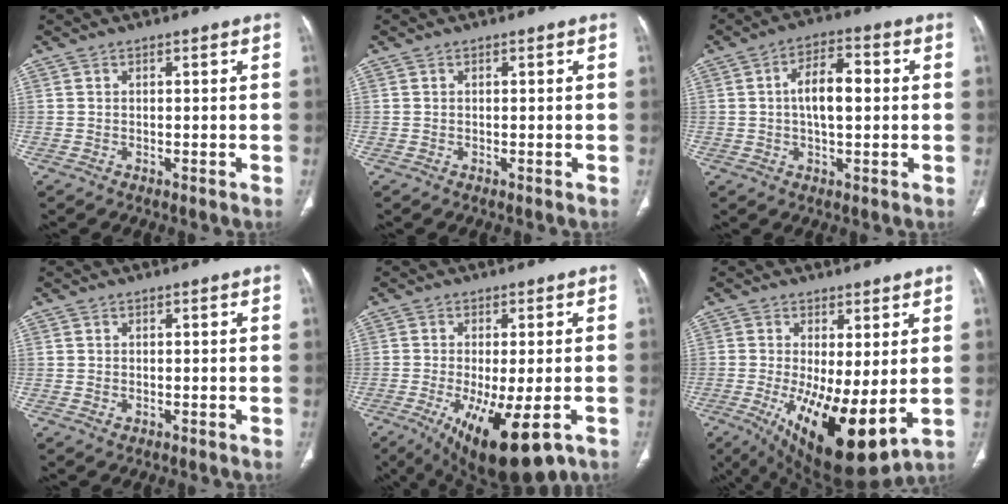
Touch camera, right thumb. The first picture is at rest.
{"total": 0.0}
{"total": 8.6, "force": [0.6, 3.9, 7.6], "torque": [-0.121, 0.016, 0.005]}
{"total": 0.6, "force": [-0.1, 0.5, 0.4], "torque": [-0.009, 0.001, 0.001]}
{"total": 14.8, "force": [-6.3, 4.9, 12.4], "torque": [-0.202, -0.021, -0.084]}
{"total": 16.5, "force": [-2.4, 6.1, 15.2], "torque": [-0.261, -0.033, -0.016]}